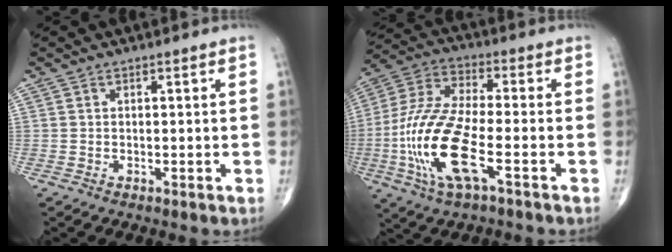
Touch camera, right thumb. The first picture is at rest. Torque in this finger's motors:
{"motor_torque": [1.73, 3.27, 1.77, -0.17, 0.61]}